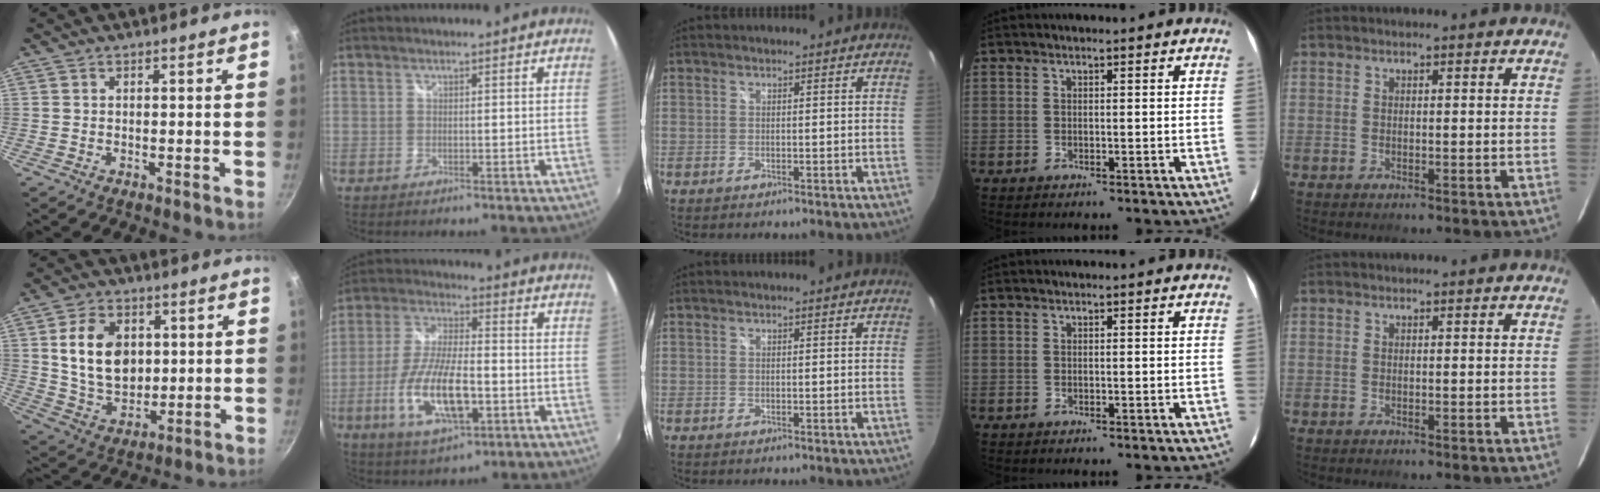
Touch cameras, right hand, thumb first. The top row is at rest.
{"thumb": {"total": 13.2, "force": [2.6, 9.4, 8.8], "torque": [-0.131, -0.013, 0.054]}, "index": {"total": 14.8, "force": [-4.8, 5.6, 12.9], "torque": [-0.269, -0.014, -0.084]}}